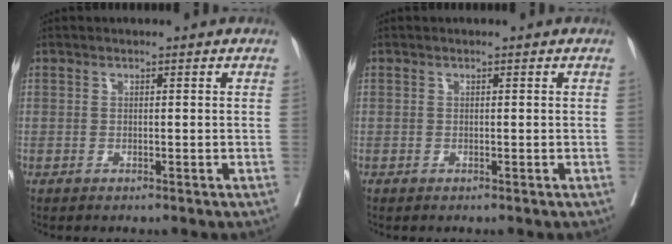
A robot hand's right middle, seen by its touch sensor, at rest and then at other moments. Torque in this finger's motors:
{"motor_torque": [-0.50, -0.22, -0.04, -0.01]}